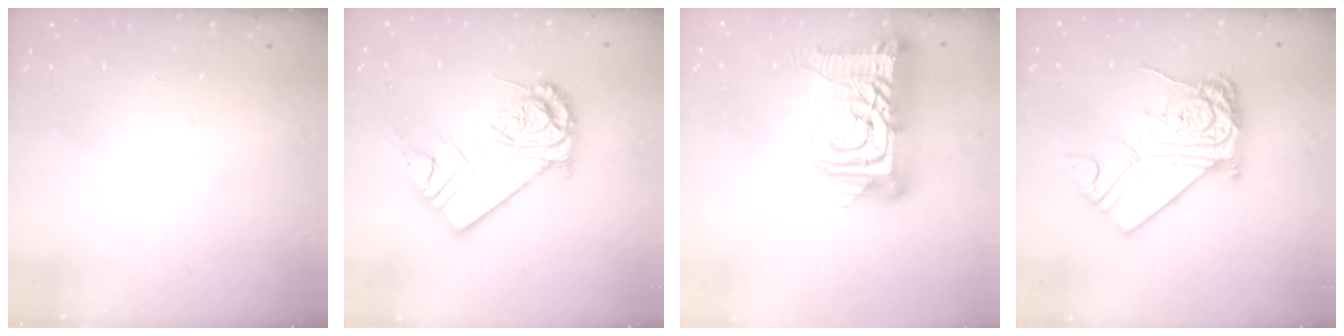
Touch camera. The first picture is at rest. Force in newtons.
{"total": 15.9, "press": 15.9, "slide": 1.3}
{"total": 16.0, "press": 15.9, "slide": 1.6}
{"total": 16.2, "press": 16.1, "slide": 1.3}